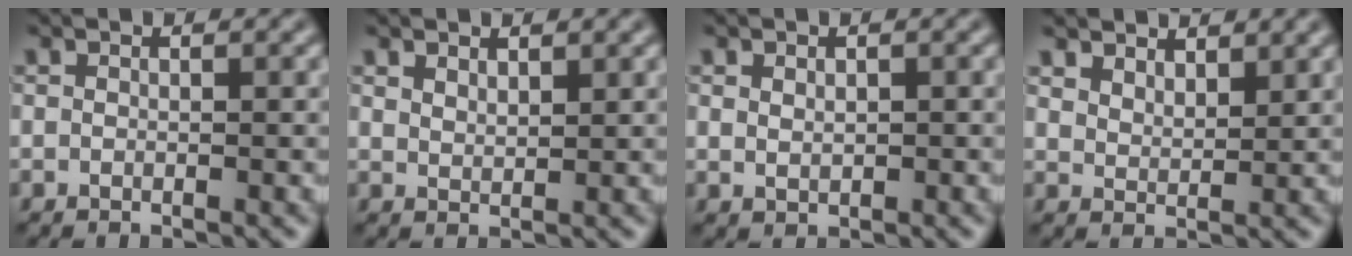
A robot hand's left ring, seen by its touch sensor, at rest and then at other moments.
{"total": 1.3, "force": [1.1, 0.5, 0.5], "torque": [-0.015, -0.002, 0.023]}
{"total": 1.0, "force": [0.3, 0.8, 0.6], "torque": [-0.011, -0.004, 0.010]}
{"total": 3.6, "force": [3.2, 1.2, 1.0], "torque": [-0.026, -0.004, 0.059]}